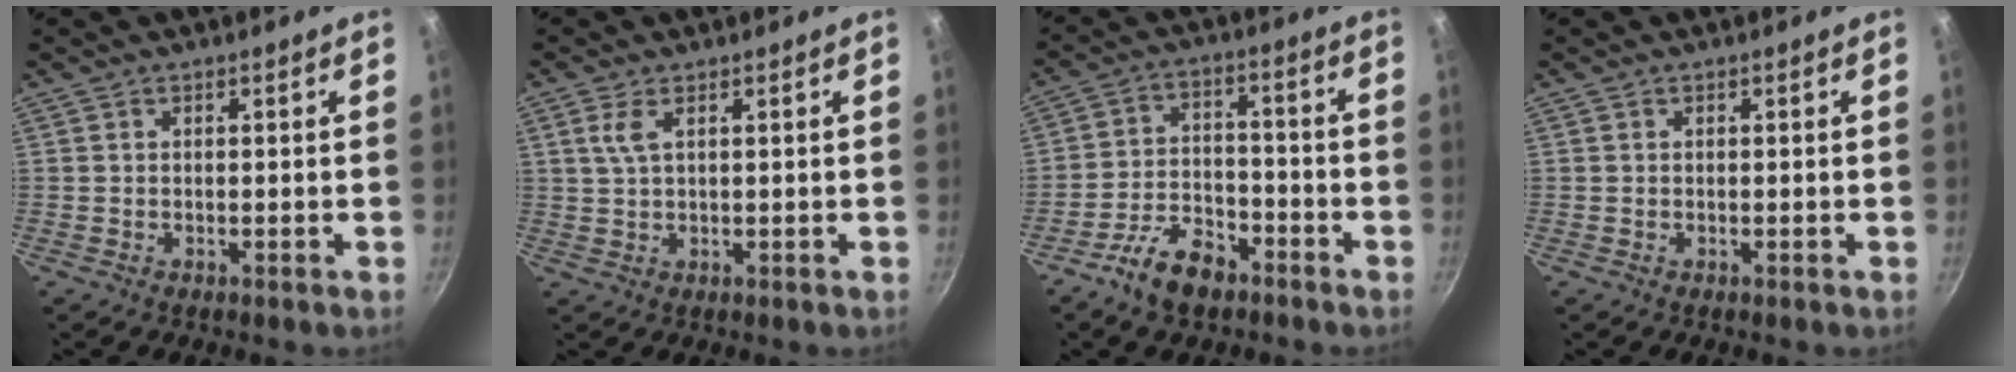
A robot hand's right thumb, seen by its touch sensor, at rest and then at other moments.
{"total": 3.1, "force": [1.3, 1.3, 2.6], "torque": [-0.055, -0.003, 0.027]}
{"total": 9.5, "force": [-6.3, 4.8, 5.2], "torque": [-0.079, 0.046, -0.116]}
{"total": 0.0}